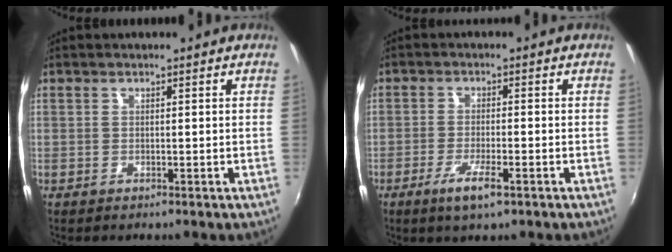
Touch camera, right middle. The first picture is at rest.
{"total": 5.3, "force": [-2.9, 0.9, 4.3], "torque": [-0.093, -0.012, -0.055]}